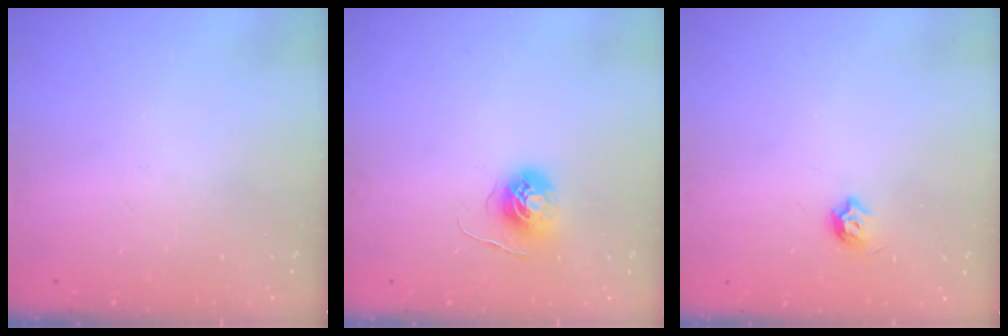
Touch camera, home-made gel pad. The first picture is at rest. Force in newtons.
{"total": 5.9, "press": 5.9, "slide": 0.3}
{"total": 4.7, "press": 4.6, "slide": 1.2}